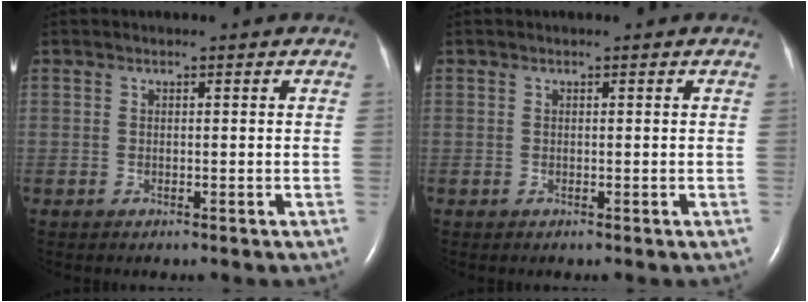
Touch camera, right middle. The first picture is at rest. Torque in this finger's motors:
{"motor_torque": [0.00, 0.00, 0.00, 0.00]}